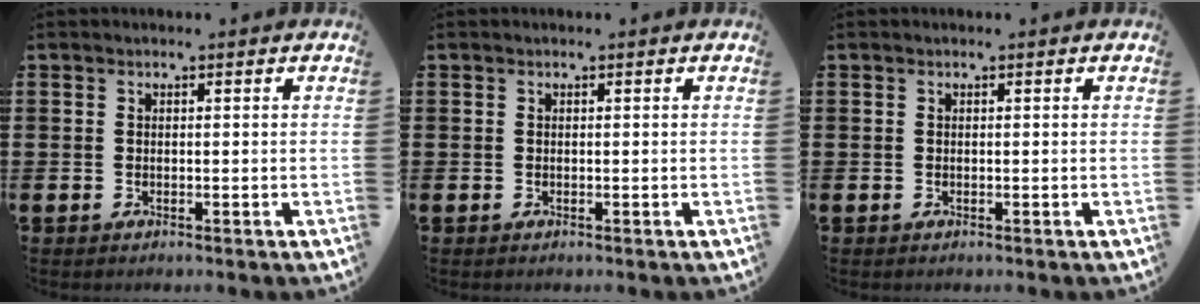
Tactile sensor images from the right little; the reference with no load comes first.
{"total": 0.0}
{"total": 0.0}